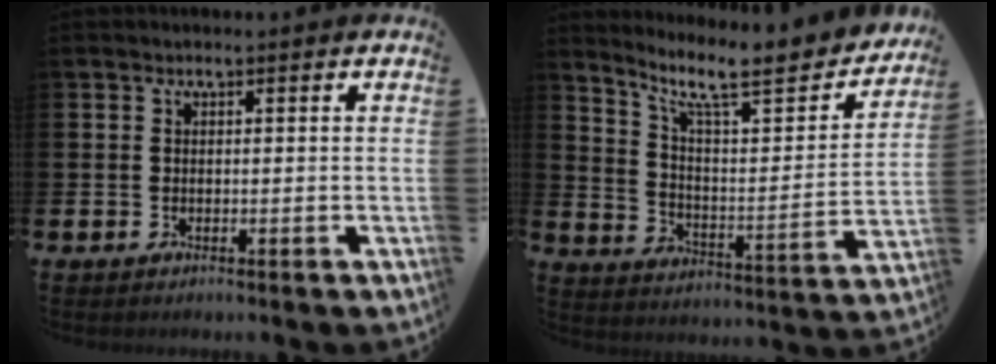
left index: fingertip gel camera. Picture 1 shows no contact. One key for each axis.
{"total": 10.3, "fx": 8.5, "fy": 2.2, "fz": 5.3, "tx": -0.117, "ty": -0.062, "tz": 0.137}